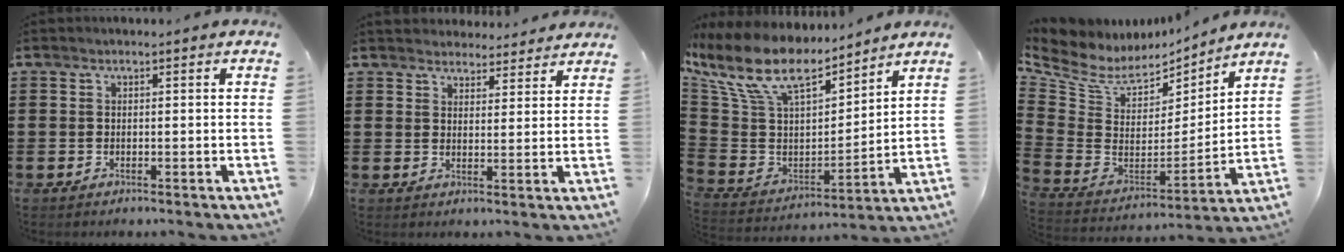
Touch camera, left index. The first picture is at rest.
{"total": 3.6, "force": [3.5, 0.7, -0.3], "torque": [0.001, -0.016, 0.065]}
{"total": 12.1, "force": [8.7, 4.2, 7.3], "torque": [-0.182, -0.055, 0.152]}
{"total": 6.4, "force": [4.9, 3.6, 1.9], "torque": [-0.075, -0.039, 0.086]}